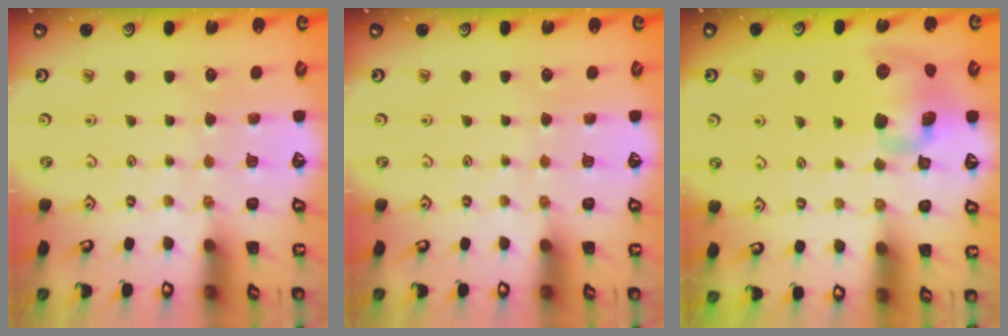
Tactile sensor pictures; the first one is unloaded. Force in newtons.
{"total": 0.0}
{"total": 12.6, "press": 12.4, "slide": 2.1}